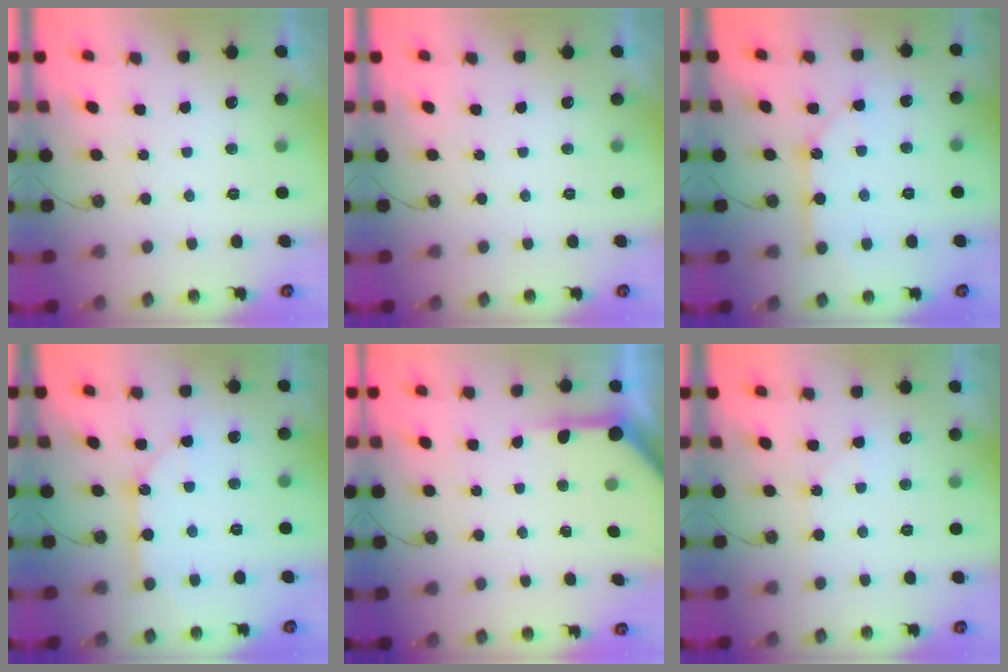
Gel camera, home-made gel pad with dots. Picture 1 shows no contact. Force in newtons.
{"total": 0.0}
{"total": 10.3, "press": 10.2, "slide": 1.1}
{"total": 10.3, "press": 10.2, "slide": 1.1}
{"total": 5.5, "press": 5.5, "slide": 0.3}
{"total": 4.1, "press": 4.1, "slide": 0.5}